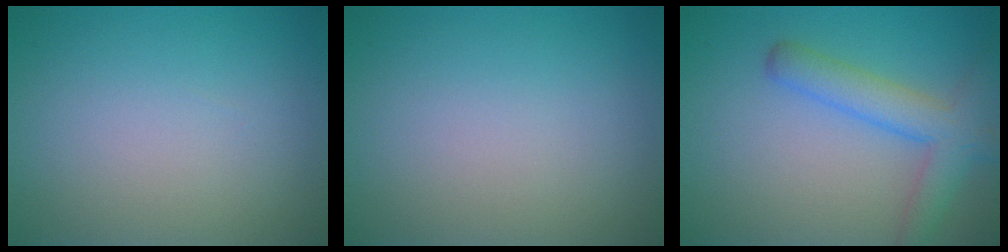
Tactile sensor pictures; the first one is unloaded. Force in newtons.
{"total": 0.0}
{"total": 4.4, "press": 4.4, "slide": 0.3}